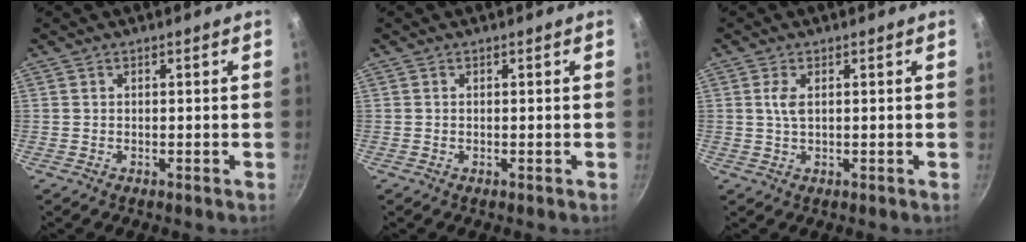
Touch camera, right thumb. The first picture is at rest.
{"total": 0.0}
{"total": 2.6, "force": [0.6, 1.2, 2.2], "torque": [-0.046, -0.001, 0.013]}